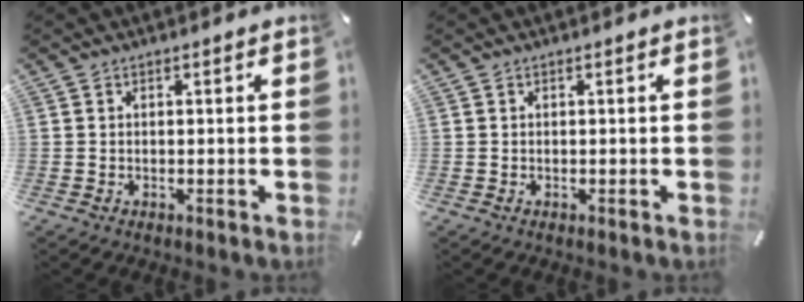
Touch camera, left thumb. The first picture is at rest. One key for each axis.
{"total": 0.0}